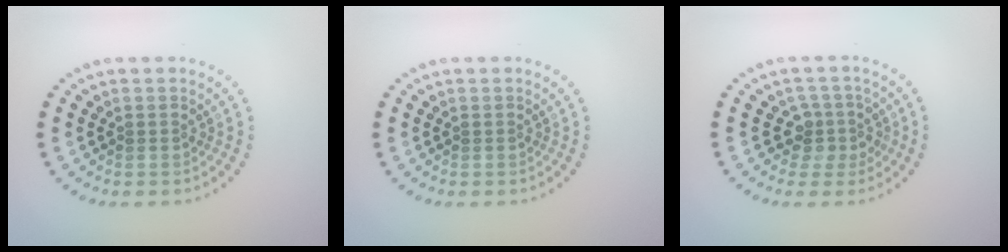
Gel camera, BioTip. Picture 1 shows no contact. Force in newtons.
{"total": 0.0}
{"total": 2.6, "press": 2.0, "slide": 1.7}